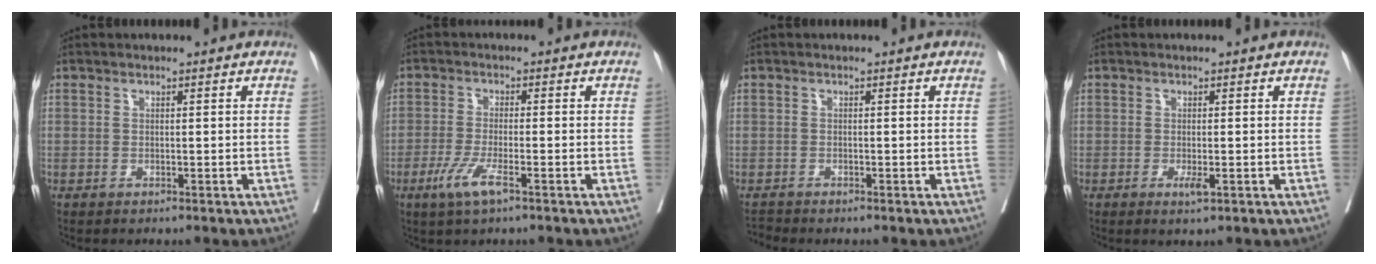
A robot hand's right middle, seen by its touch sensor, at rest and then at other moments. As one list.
[{"total": 4.7, "force": [-2.5, 0.5, 3.9], "torque": [-0.085, -0.009, -0.048]}, {"total": 0.9, "force": [-0.8, -0.2, -0.3], "torque": [0.001, -0.009, -0.016]}, {"total": 1.7, "force": [-0.7, 0.3, 1.6], "torque": [-0.024, -0.004, -0.010]}]